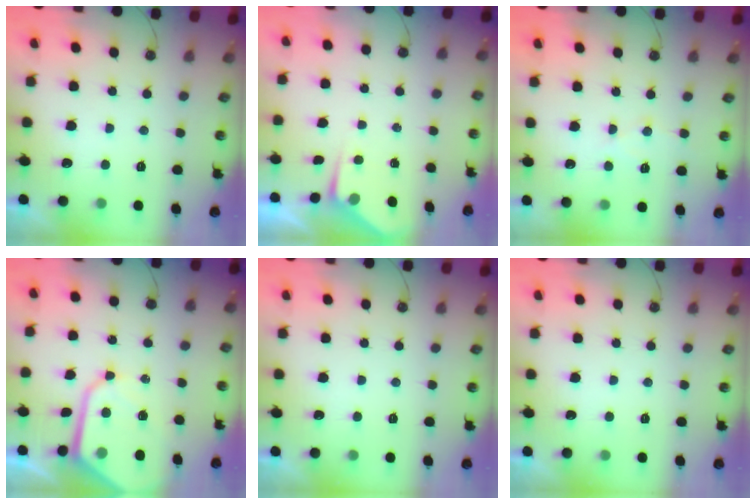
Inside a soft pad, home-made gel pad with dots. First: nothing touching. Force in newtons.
{"total": 2.9, "press": 2.9, "slide": 0.5}
{"total": 6.4, "press": 6.4, "slide": 0.3}
{"total": 11.0, "press": 11.0, "slide": 1.0}
{"total": 0.0}
{"total": 0.0}